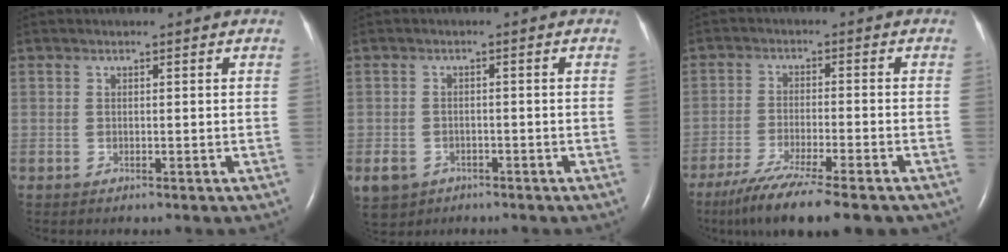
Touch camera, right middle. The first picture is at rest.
{"total": 7.7, "force": [-4.1, 6.2, 2.1], "torque": [-0.063, 0.000, -0.060]}
{"total": 13.5, "force": [-10.4, 1.3, 8.5], "torque": [-0.145, -0.038, -0.167]}